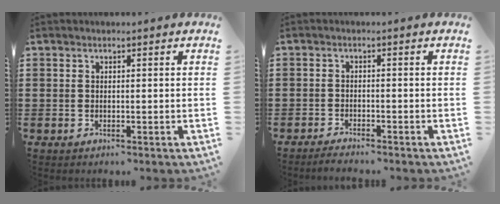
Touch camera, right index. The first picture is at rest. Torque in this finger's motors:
{"motor_torque": [-1.07, 1.07, -0.12, -0.10]}